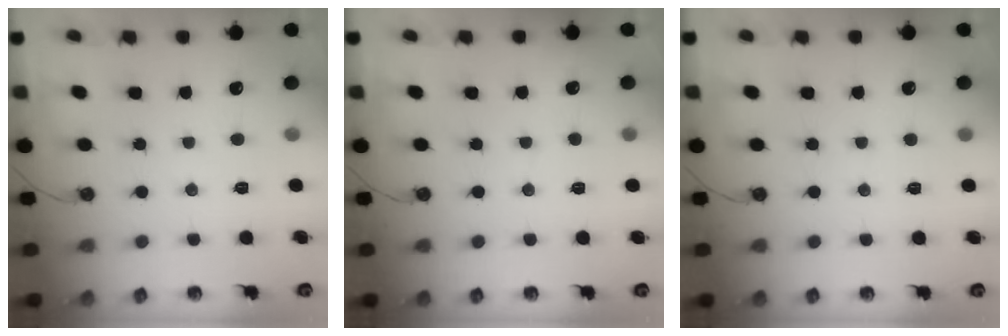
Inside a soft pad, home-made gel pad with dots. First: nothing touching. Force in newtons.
{"total": 2.0, "press": 2.0, "slide": 0.2}
{"total": 1.9, "press": 1.9, "slide": 0.2}